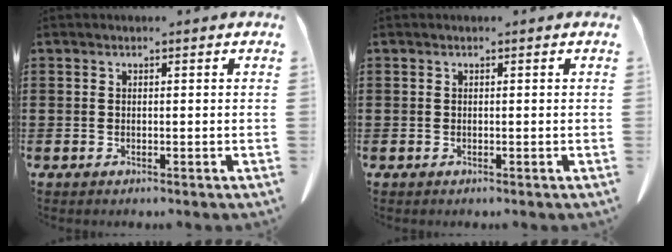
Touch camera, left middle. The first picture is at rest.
{"total": 0.0}